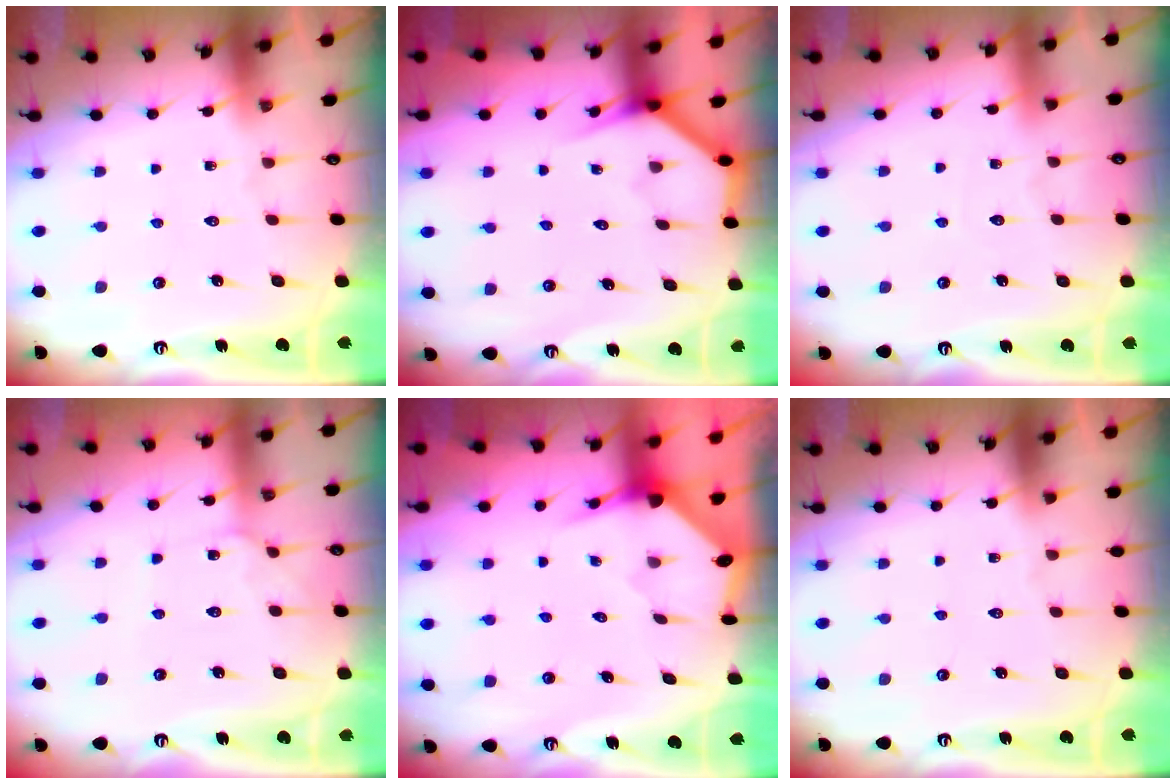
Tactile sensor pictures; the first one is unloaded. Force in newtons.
{"total": 3.7, "press": 3.7, "slide": 0.3}
{"total": 2.6, "press": 2.6, "slide": 0.3}
{"total": 3.9, "press": 3.8, "slide": 0.5}
{"total": 3.1, "press": 3.1, "slide": 0.3}
{"total": 0.0}